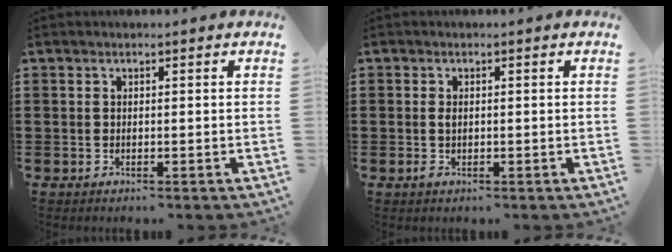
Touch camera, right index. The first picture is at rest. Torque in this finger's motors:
{"motor_torque": [1.05, 1.01, 0.12, 0.03]}